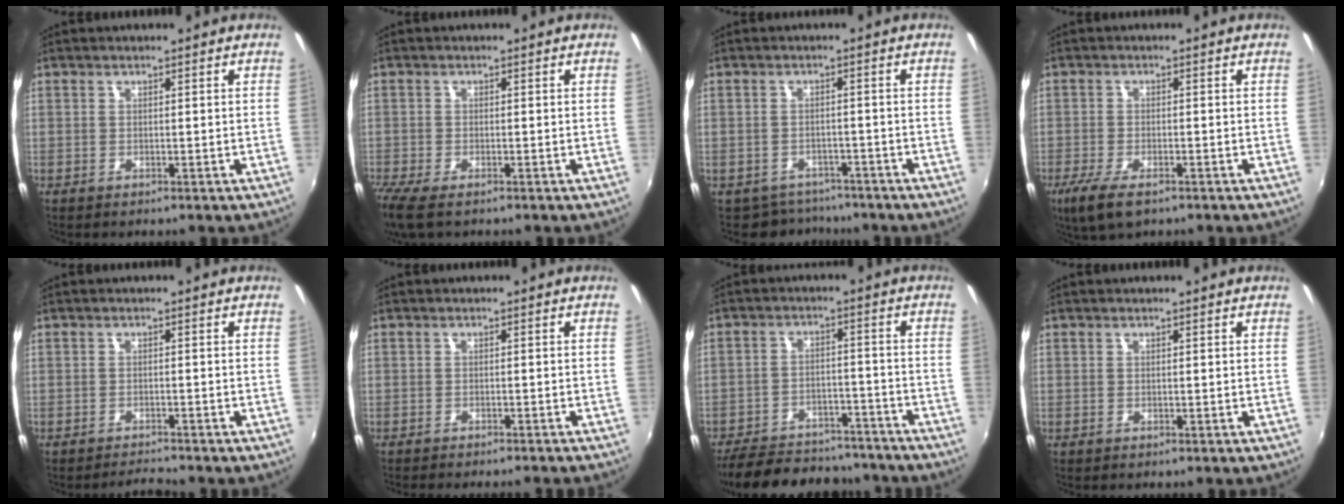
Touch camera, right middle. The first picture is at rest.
{"total": 5.6, "force": [-4.1, 1.3, 3.6], "torque": [-0.086, -0.029, -0.078]}
{"total": 5.7, "force": [-4.8, 2.9, 0.3], "torque": [-0.018, 0.001, -0.072]}
{"total": 6.8, "force": [-4.4, 2.3, 4.7], "torque": [-0.113, -0.027, -0.080]}
{"total": 2.2, "force": [-2.1, -0.1, 0.2], "torque": [-0.012, -0.004, -0.040]}
{"total": 4.6, "force": [-4.1, 0.2, 1.9], "torque": [-0.043, -0.016, -0.064]}
{"total": 20.5, "force": [-17.4, 7.6, 7.8], "torque": [-0.172, 0.015, -0.234]}
{"total": 0.0}